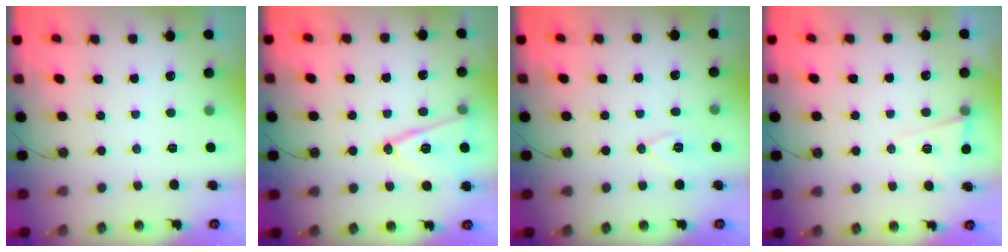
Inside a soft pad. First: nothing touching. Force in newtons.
{"total": 14.0, "press": 13.6, "slide": 3.3}
{"total": 7.8, "press": 6.8, "slide": 3.9}
{"total": 4.6, "press": 4.5, "slide": 1.0}